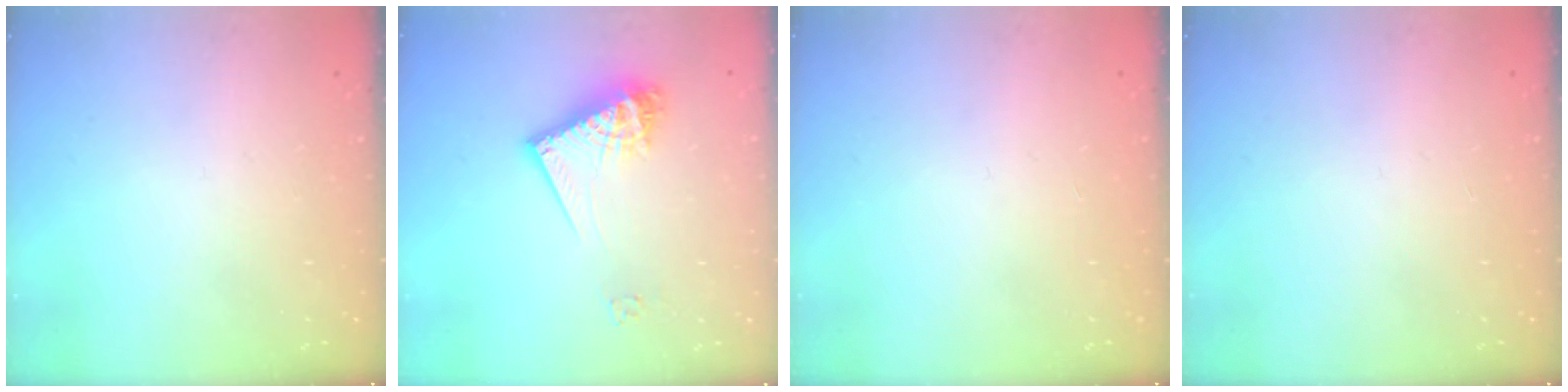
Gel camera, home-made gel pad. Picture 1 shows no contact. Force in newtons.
{"total": 13.7, "press": 13.6, "slide": 1.3}
{"total": 0.0}
{"total": 0.0}